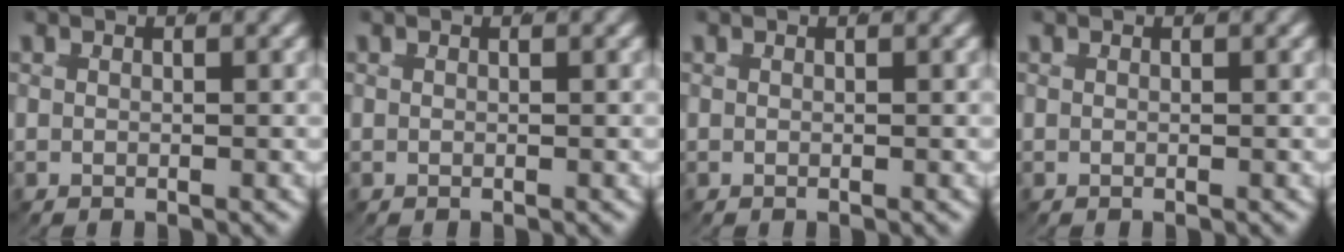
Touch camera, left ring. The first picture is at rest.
{"total": 0.0}
{"total": 0.0}
{"total": 0.0}